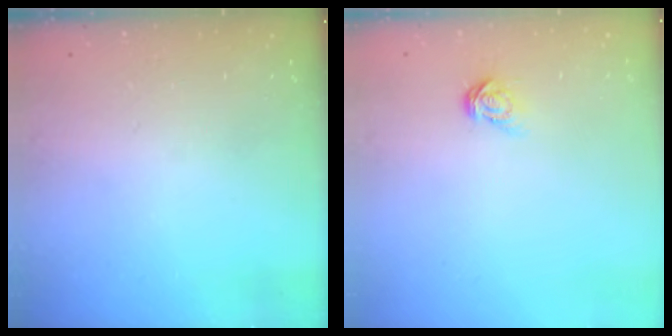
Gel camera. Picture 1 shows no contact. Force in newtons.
{"total": 5.5, "press": 5.4, "slide": 0.5}